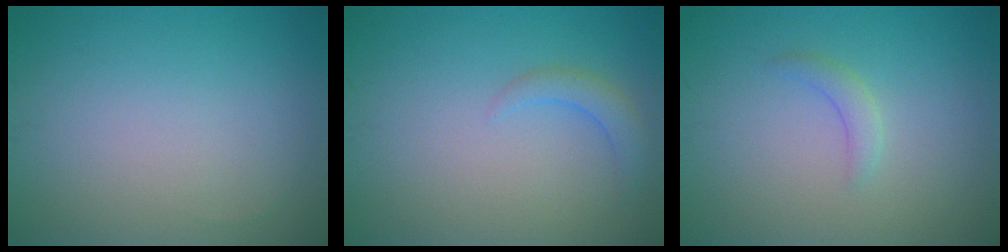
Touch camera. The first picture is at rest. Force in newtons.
{"total": 1.8, "press": 1.8, "slide": 0.3}
{"total": 1.4, "press": 1.4, "slide": 0.1}